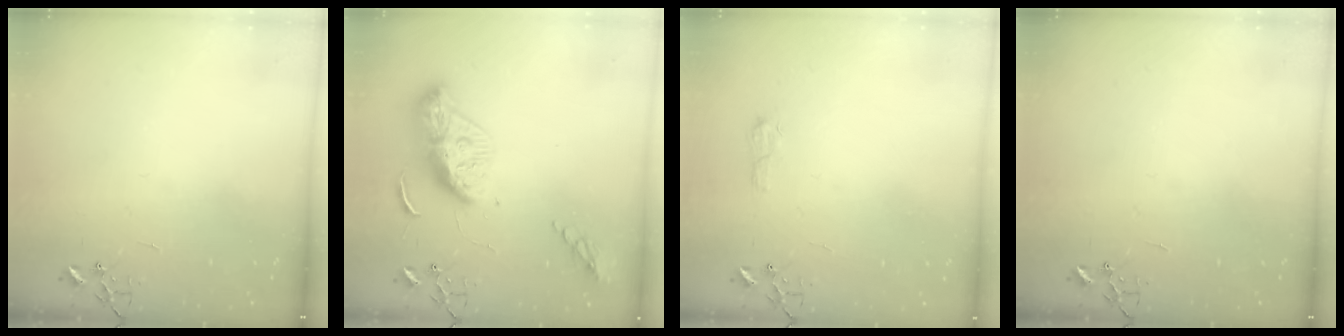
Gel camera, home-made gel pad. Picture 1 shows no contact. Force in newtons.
{"total": 12.1, "press": 12.1, "slide": 0.6}
{"total": 4.1, "press": 4.0, "slide": 0.6}
{"total": 0.0}